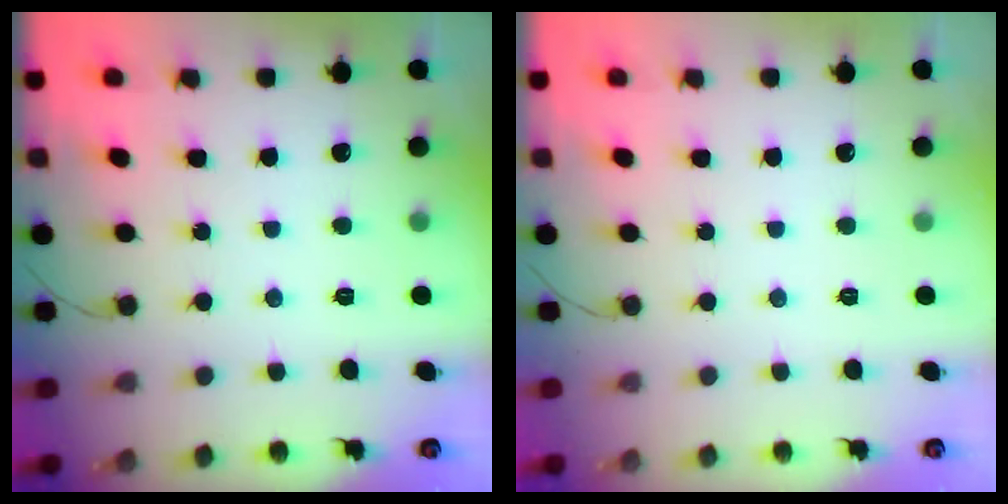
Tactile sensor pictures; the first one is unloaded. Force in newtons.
{"total": 0.0}